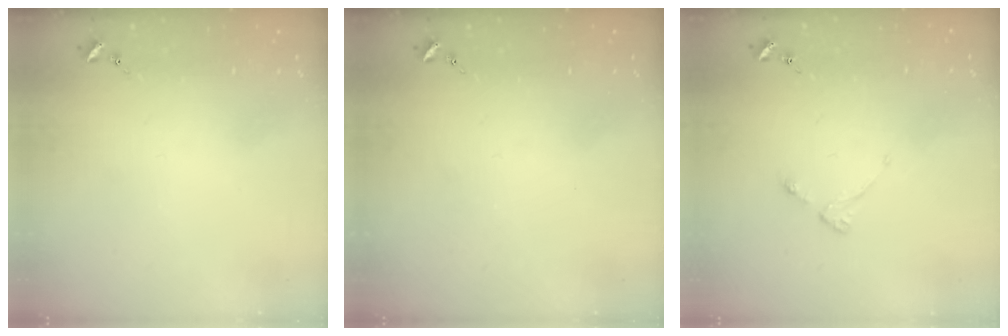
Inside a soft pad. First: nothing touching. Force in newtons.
{"total": 0.0}
{"total": 2.8, "press": 2.7, "slide": 0.5}